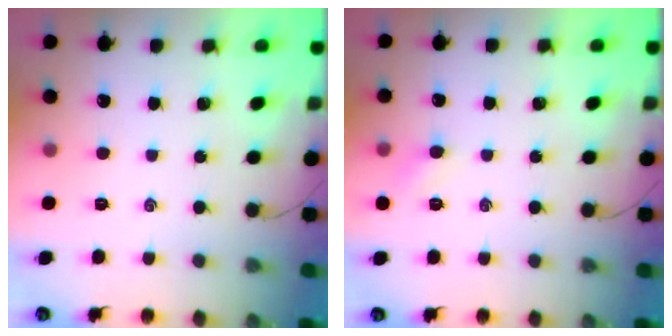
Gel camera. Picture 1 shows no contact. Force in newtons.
{"total": 3.5, "press": 3.4, "slide": 0.8}